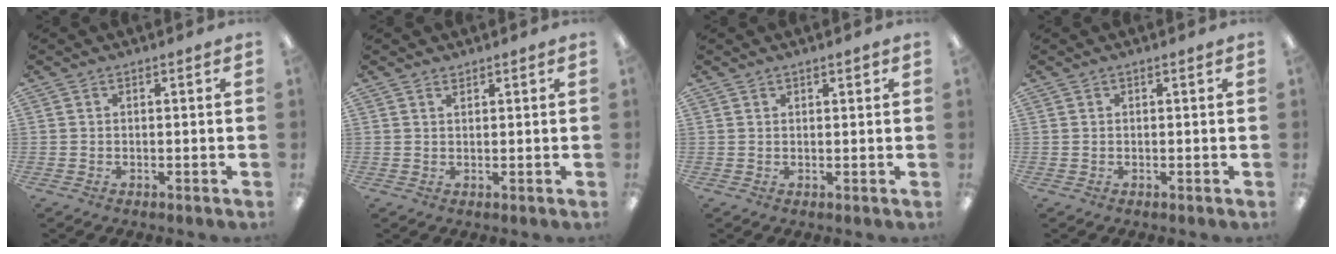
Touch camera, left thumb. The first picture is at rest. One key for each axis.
{"total": 1.1, "fx": 1.0, "fy": 0.2, "fz": 0.2, "tx": -0.005, "ty": -0.001, "tz": 0.020}
{"total": 1.1, "fx": 0.9, "fy": 0.4, "fz": 0.6, "tx": -0.011, "ty": 0.000, "tz": 0.016}
{"total": 0.0}